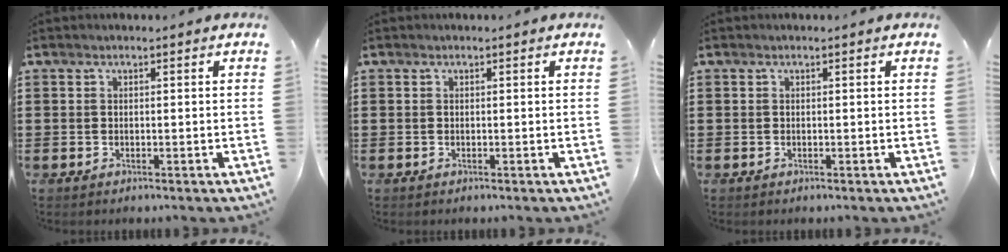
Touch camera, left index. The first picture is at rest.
{"total": 0.0}
{"total": 0.0}